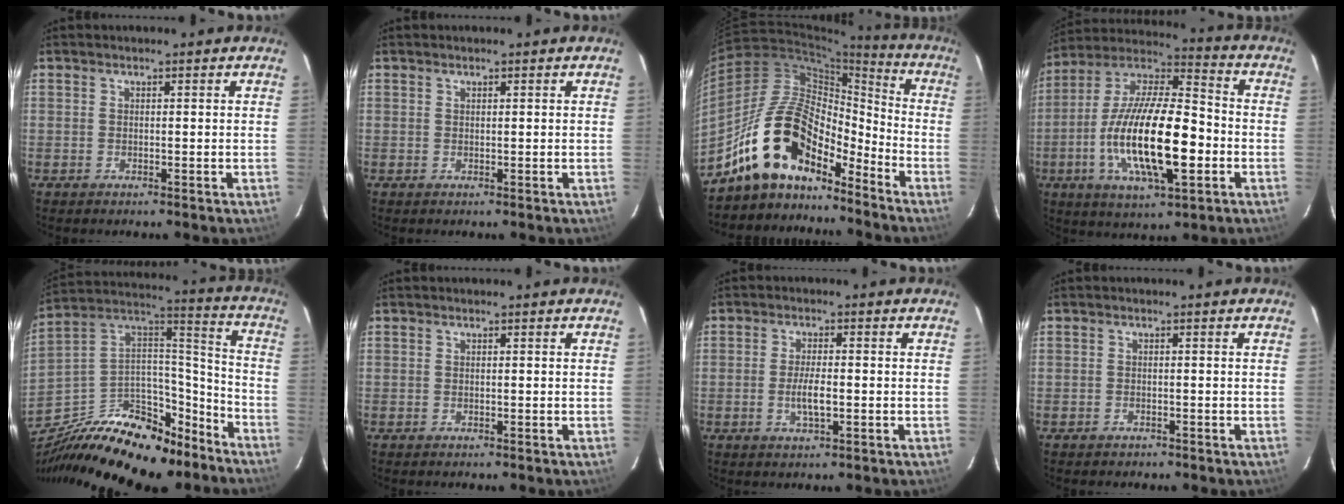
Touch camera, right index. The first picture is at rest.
{"total": 0.0}
{"total": 16.9, "force": [-13.1, 7.3, 7.9], "torque": [-0.147, 0.023, -0.239]}
{"total": 21.9, "force": [-5.3, 7.1, 20.1], "torque": [-0.383, -0.010, -0.099]}
{"total": 28.0, "force": [-20.0, 12.8, 14.8], "torque": [-0.277, 0.029, -0.305]}
{"total": 0.0}
{"total": 4.2, "force": [-0.9, 1.2, 3.9], "torque": [-0.077, -0.003, -0.016]}
{"total": 1.1, "force": [-0.9, 0.7, 0.0], "torque": [-0.003, 0.003, -0.012]}